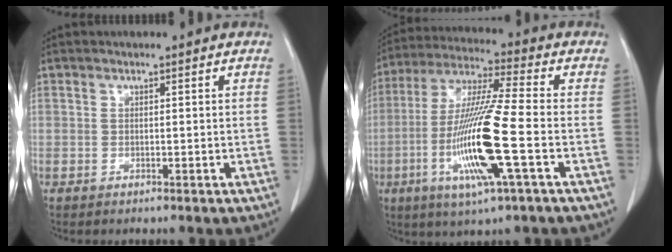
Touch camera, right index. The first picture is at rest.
{"total": 16.0, "force": [-4.3, 0.2, 15.4], "torque": [-0.318, -0.017, -0.086]}